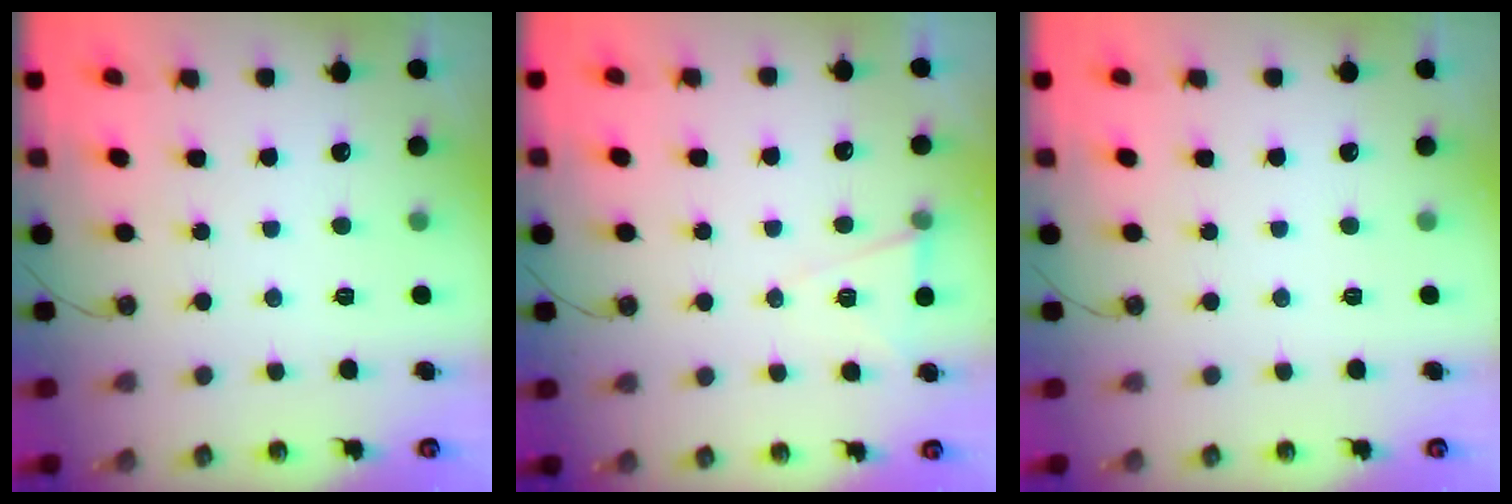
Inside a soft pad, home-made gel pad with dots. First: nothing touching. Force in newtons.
{"total": 6.5, "press": 4.8, "slide": 4.4}
{"total": 0.0}